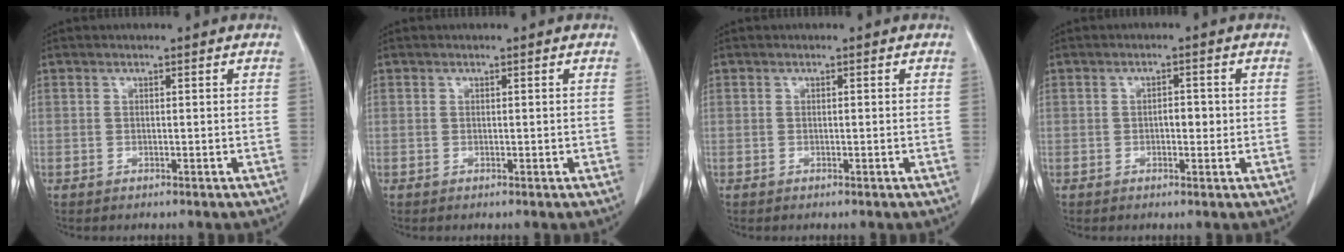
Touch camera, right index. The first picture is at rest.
{"total": 0.0}
{"total": 0.0}
{"total": 2.2, "force": [-0.2, 1.1, 1.9], "torque": [-0.028, 0.004, -0.002]}